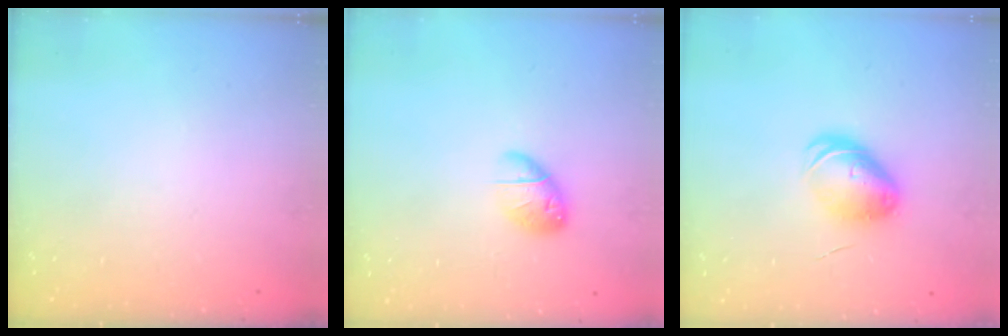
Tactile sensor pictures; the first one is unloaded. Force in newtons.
{"total": 8.5, "press": 8.2, "slide": 2.0}
{"total": 9.1, "press": 8.8, "slide": 2.0}